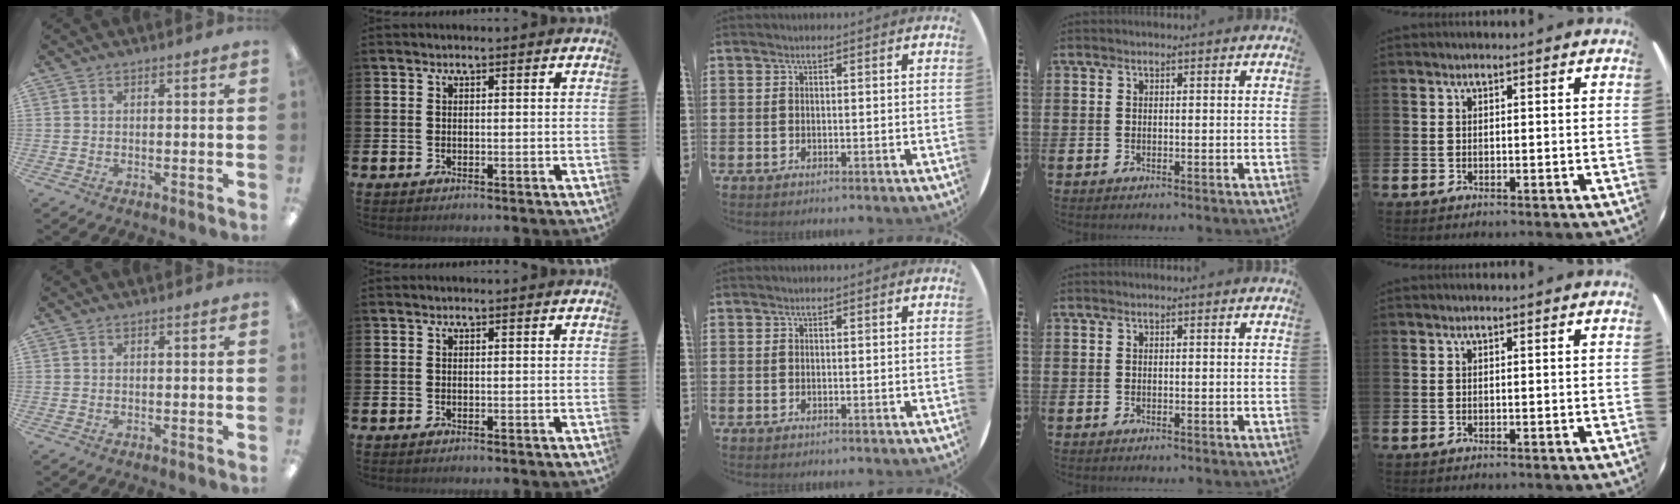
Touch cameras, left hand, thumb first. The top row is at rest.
{}